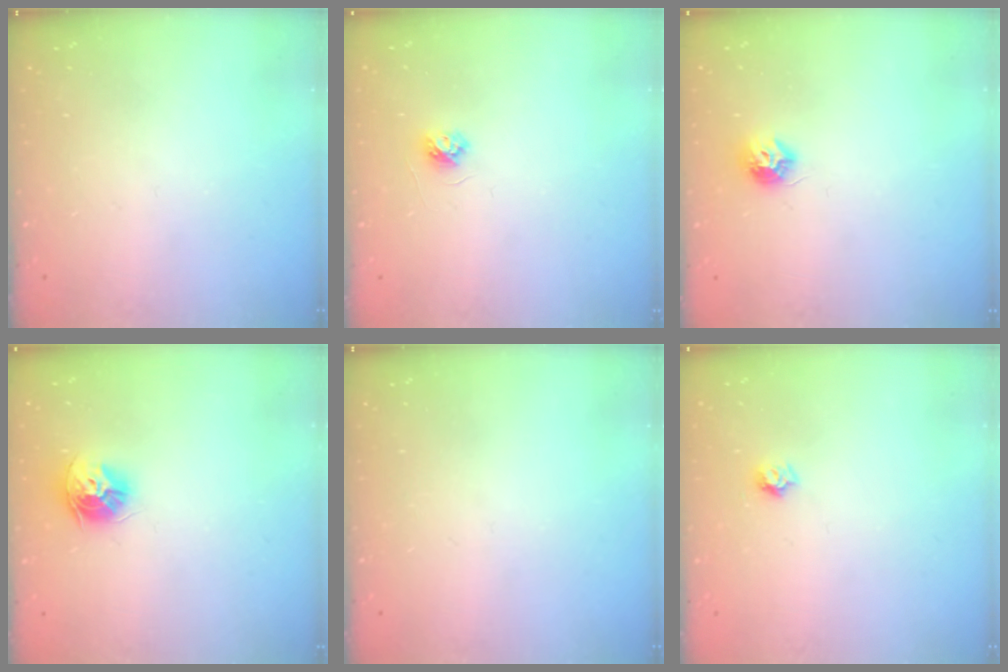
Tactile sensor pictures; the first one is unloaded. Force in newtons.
{"total": 3.8, "press": 3.7, "slide": 0.5}
{"total": 7.0, "press": 6.9, "slide": 0.5}
{"total": 9.6, "press": 9.6, "slide": 0.9}
{"total": 0.0}
{"total": 3.7, "press": 3.6, "slide": 0.2}